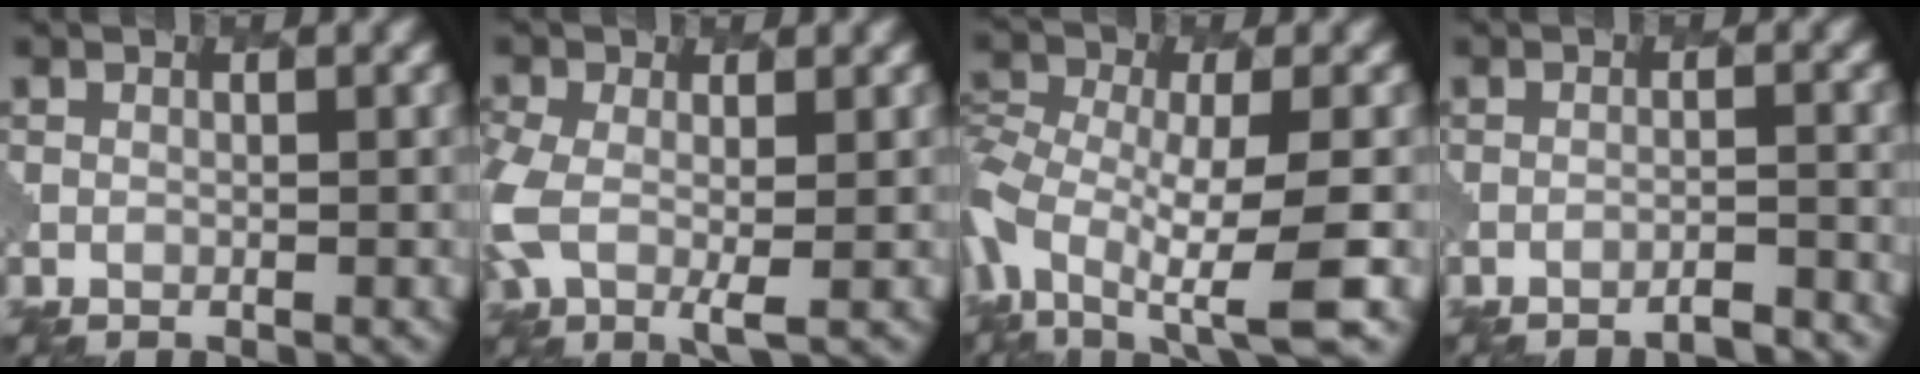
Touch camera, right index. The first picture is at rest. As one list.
[{"total": 4.9, "force": [-0.3, 2.8, 4.0], "torque": [-0.110, -0.007, -0.013]}, {"total": 9.3, "force": [-3.2, 4.0, 7.8], "torque": [-0.146, -0.015, -0.067]}, {"total": 2.5, "force": [-2.3, 0.1, 1.0], "torque": [-0.009, 0.008, -0.043]}]